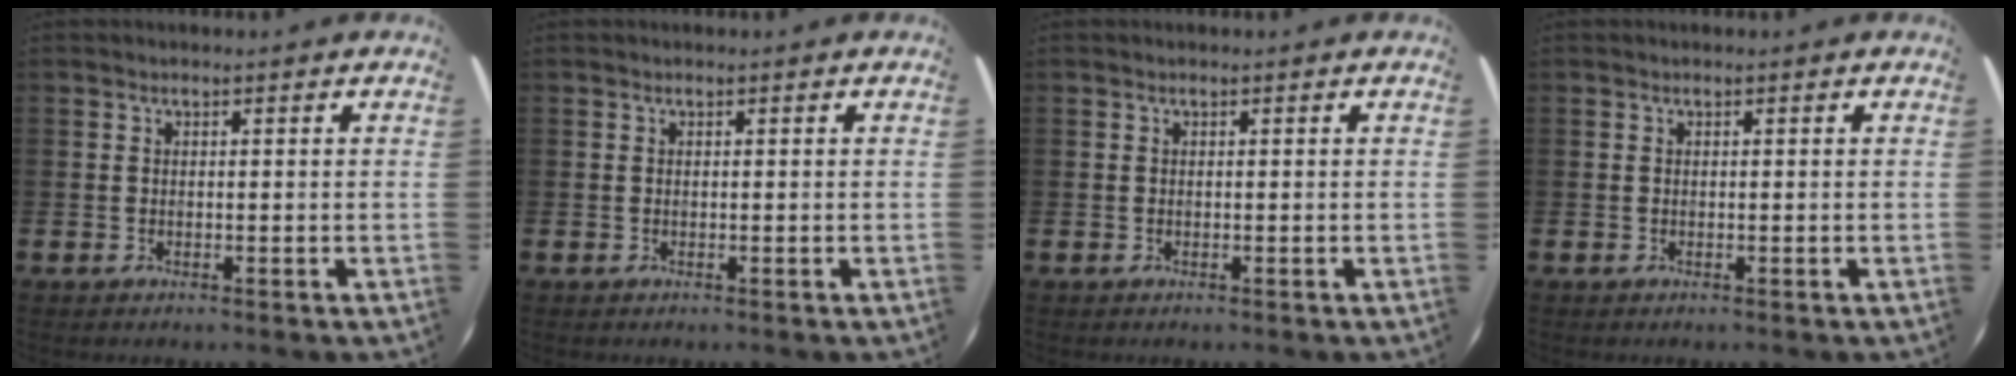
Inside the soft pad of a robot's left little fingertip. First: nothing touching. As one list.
[{"total": 0.0}, {"total": 0.0}, {"total": 0.0}]